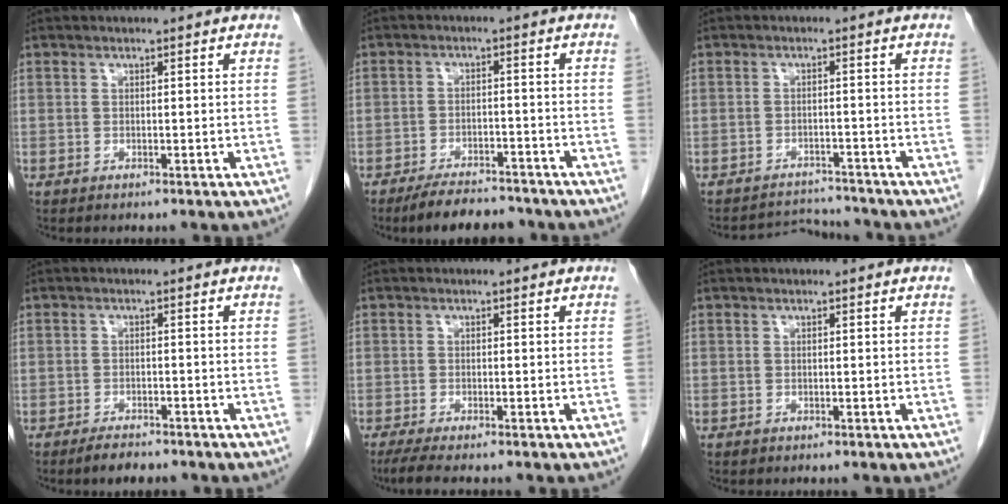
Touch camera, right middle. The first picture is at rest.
{"total": 7.7, "force": [-6.8, 2.2, 2.9], "torque": [-0.044, -0.008, -0.105]}
{"total": 4.3, "force": [-4.1, -0.1, -1.4], "torque": [0.021, 0.004, -0.064]}
{"total": 3.0, "force": [-2.6, 0.9, 1.4], "torque": [-0.029, -0.003, -0.039]}
{"total": 3.9, "force": [-3.1, 0.3, 2.4], "torque": [-0.043, -0.011, -0.052]}
{"total": 0.0}